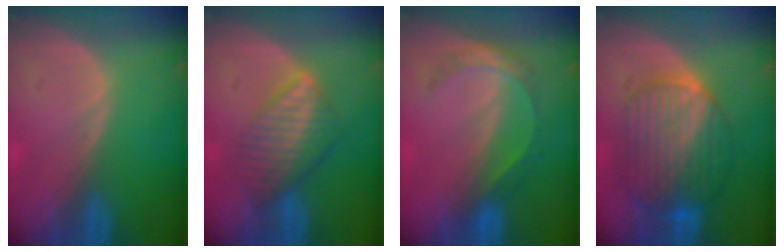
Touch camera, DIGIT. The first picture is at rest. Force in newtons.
{"total": 6.4, "press": 6.2, "slide": 1.7}
{"total": 5.2, "press": 4.6, "slide": 2.5}
{"total": 10.2, "press": 10.2, "slide": 0.9}